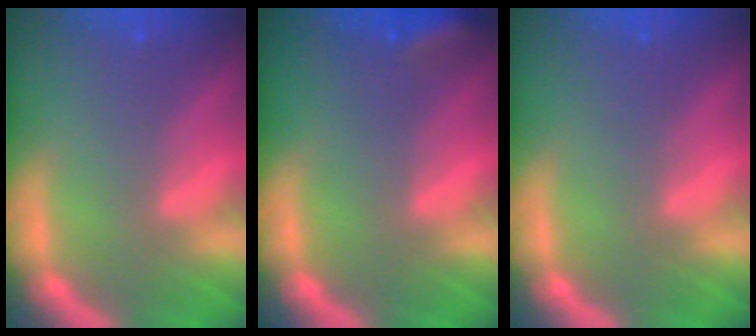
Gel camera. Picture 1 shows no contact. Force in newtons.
{"total": 2.9}
{"total": 0.0}